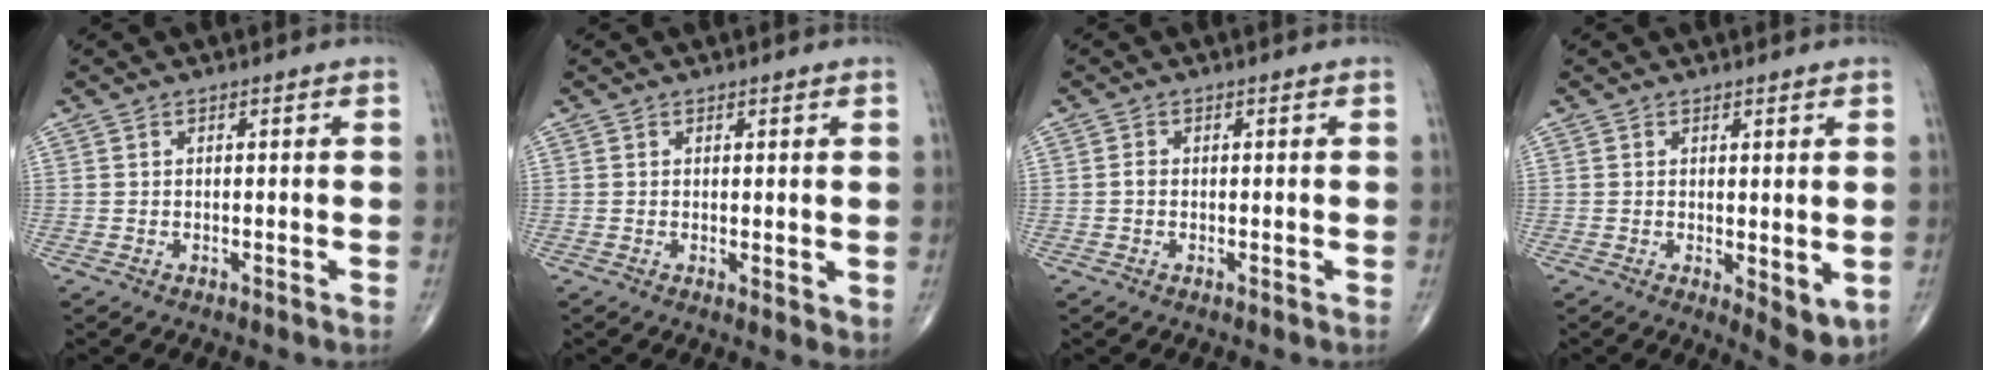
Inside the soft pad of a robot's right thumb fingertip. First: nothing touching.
{"total": 2.4, "force": [0.3, 0.9, 2.2], "torque": [-0.035, -0.012, 0.005]}
{"total": 0.9, "force": [-0.2, 0.7, 0.6], "torque": [-0.008, 0.002, -0.006]}
{"total": 5.9, "force": [-0.5, 2.2, 5.4], "torque": [-0.066, -0.018, -0.002]}